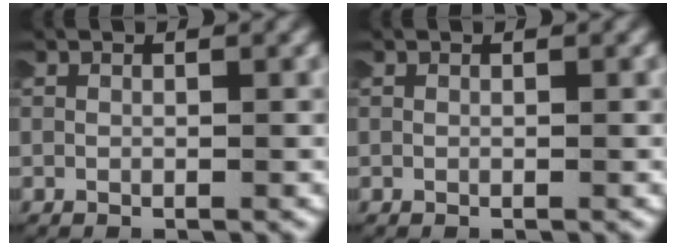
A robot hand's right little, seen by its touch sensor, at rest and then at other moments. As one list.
[{"total": 0.0}]